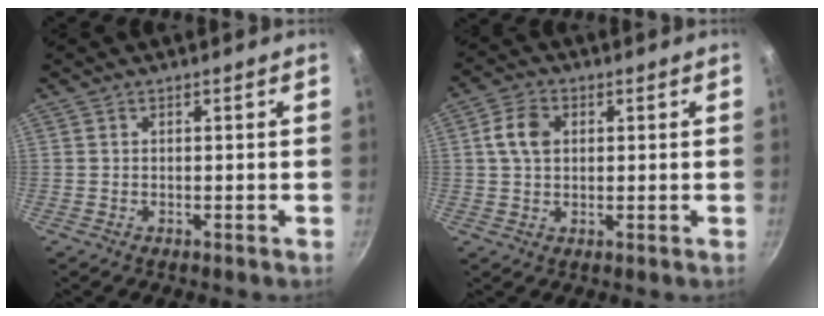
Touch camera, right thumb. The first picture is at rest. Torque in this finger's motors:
{"motor_torque": [0.70, 2.56, 1.27, -0.13, 0.27]}